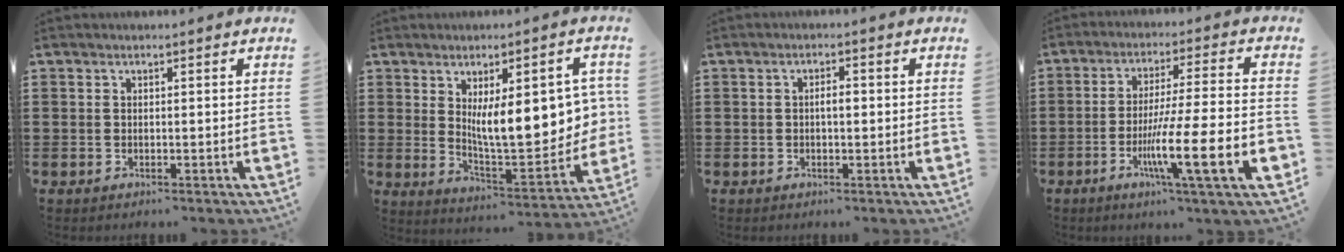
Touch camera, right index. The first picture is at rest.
{"total": 12.9, "force": [2.5, 4.4, 11.9], "torque": [-0.174, -0.008, 0.042]}
{"total": 1.9, "force": [-0.1, 0.6, 1.8], "torque": [-0.033, 0.002, -0.003]}
{"total": 14.8, "force": [-5.4, 1.5, 13.7], "torque": [-0.247, -0.007, -0.090]}